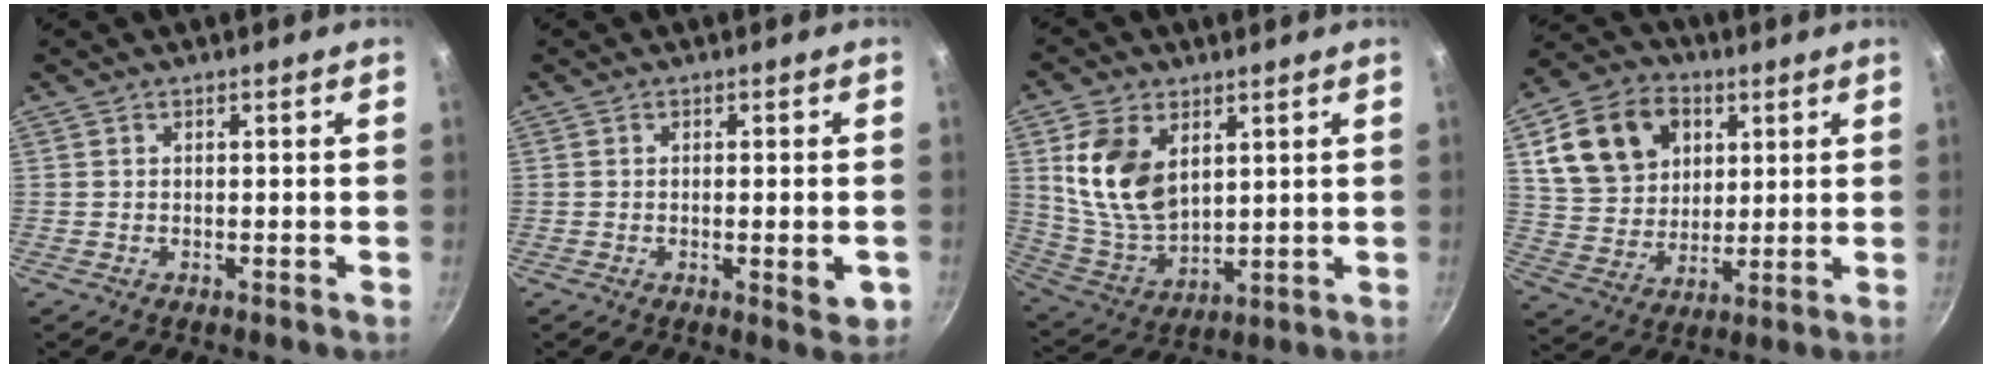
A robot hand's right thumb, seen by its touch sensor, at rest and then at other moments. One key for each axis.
{"total": 4.3, "fx": -1.1, "fy": 1.3, "fz": 3.9, "tx": -0.055, "ty": -0.007, "tz": -0.017}
{"total": 14.1, "fx": 4.3, "fy": 9.1, "fz": 9.9, "tx": -0.171, "ty": -0.030, "tz": 0.096}
{"total": 17.0, "fx": 5.8, "fy": 13.2, "fz": 9.1, "tx": -0.145, "ty": -0.007, "tz": 0.106}